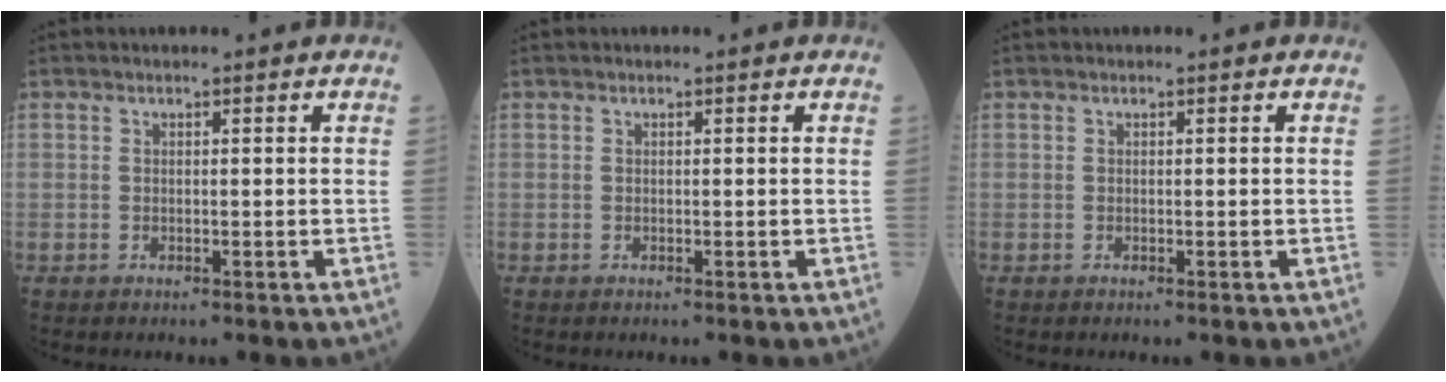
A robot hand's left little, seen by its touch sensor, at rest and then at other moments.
{"total": 0.0}
{"total": 0.0}